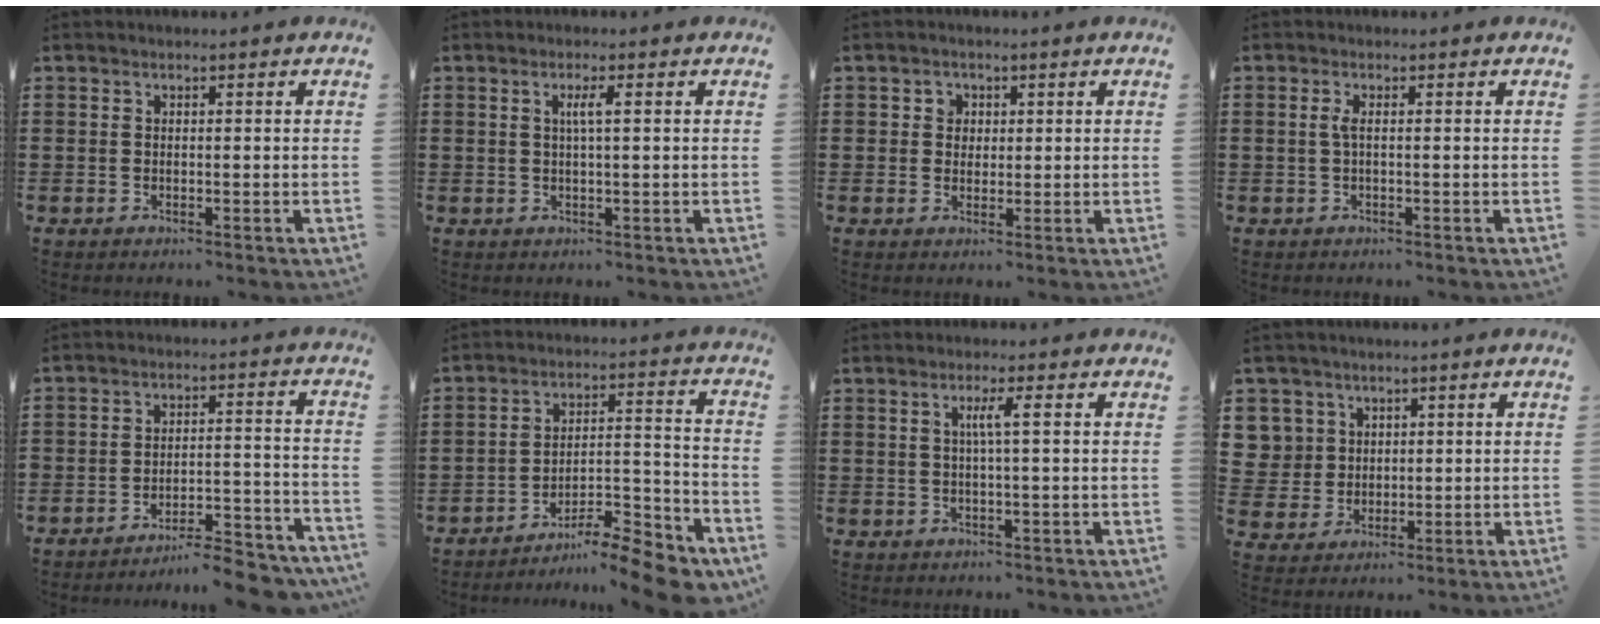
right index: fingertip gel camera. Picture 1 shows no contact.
{"total": 2.3, "force": [0.5, 0.1, 2.3], "torque": [-0.046, 0.000, 0.005]}
{"total": 2.0, "force": [0.5, 1.9, 0.5], "torque": [-0.019, 0.009, 0.006]}
{"total": 1.6, "force": [-0.1, 0.1, 1.6], "torque": [-0.039, -0.005, -0.004]}
{"total": 7.2, "force": [-7.0, 0.8, 1.5], "torque": [-0.014, 0.023, -0.136]}
{"total": 10.3, "force": [-9.3, 1.5, 4.1], "torque": [-0.044, 0.027, -0.179]}
{"total": 2.9, "force": [0.5, -0.1, 2.8], "torque": [-0.055, -0.002, 0.004]}
{"total": 5.2, "force": [1.7, 4.9, 0.3], "torque": [-0.033, 0.013, 0.034]}